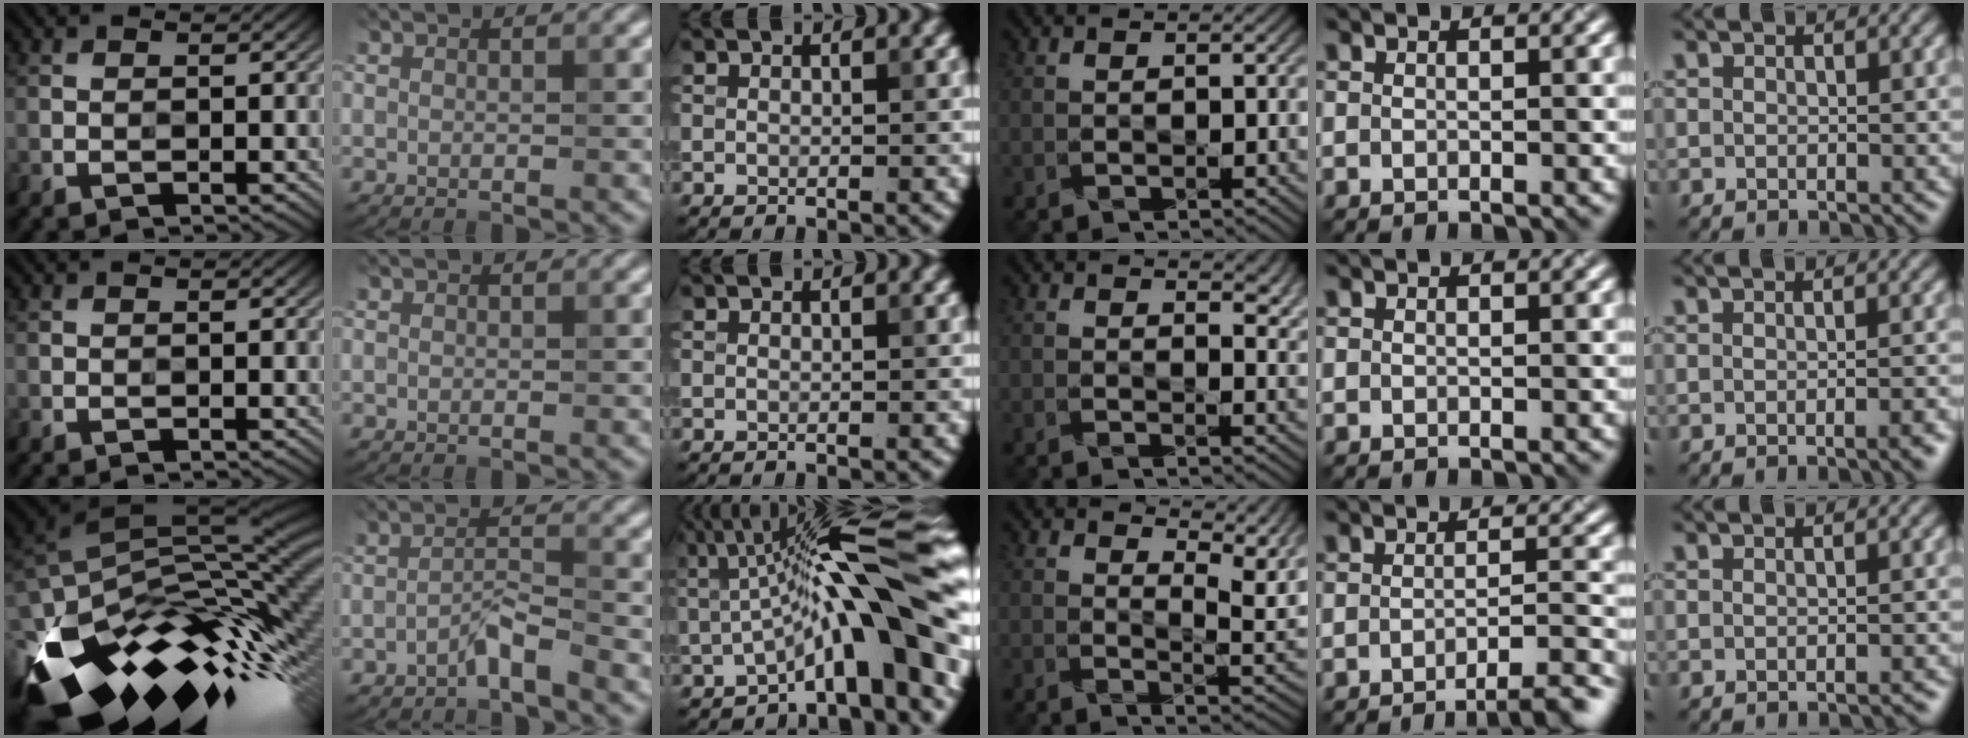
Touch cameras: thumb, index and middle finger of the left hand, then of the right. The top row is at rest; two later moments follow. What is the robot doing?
{"motion": "twist", "object": "bottle cap"}